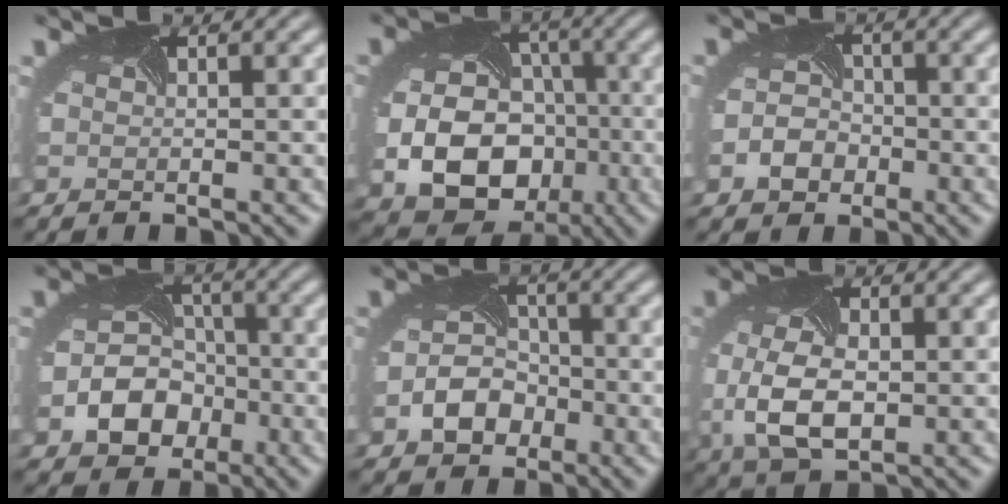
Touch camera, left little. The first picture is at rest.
{"total": 11.7, "force": [-3.0, 9.3, 6.4], "torque": [-0.105, -0.041, -0.052]}
{"total": 2.9, "force": [-1.4, 2.3, 1.1], "torque": [-0.017, -0.005, -0.028]}
{"total": 5.6, "force": [-2.1, 4.3, 2.8], "torque": [-0.051, -0.013, -0.035]}
{"total": 4.0, "force": [-1.8, 3.0, 1.9], "torque": [-0.033, -0.007, -0.034]}
{"total": 5.9, "force": [-0.8, 3.6, 4.7], "torque": [-0.115, -0.013, -0.012]}